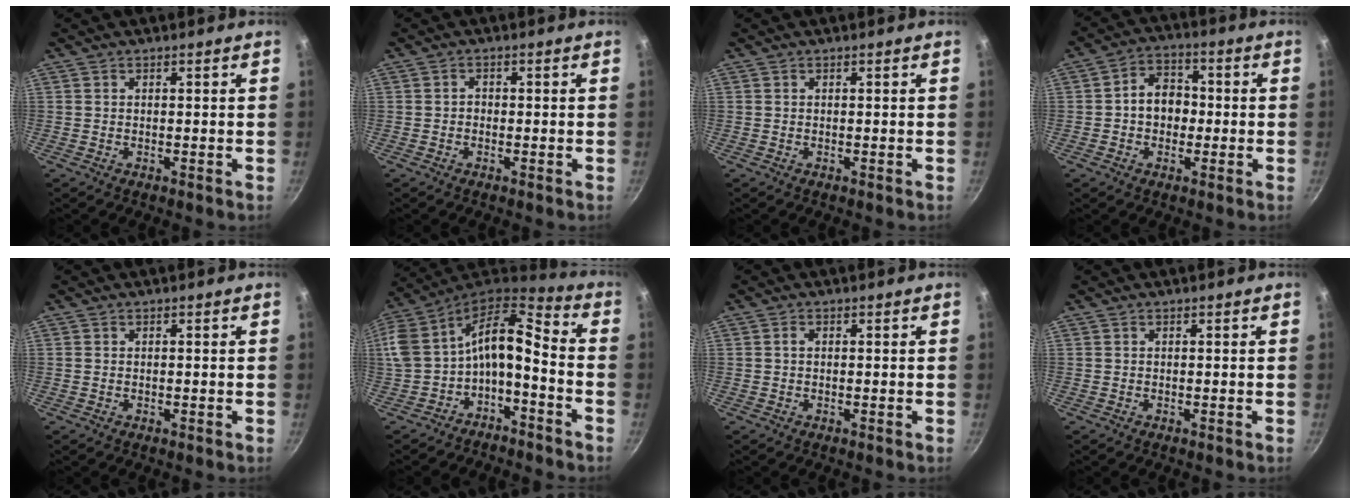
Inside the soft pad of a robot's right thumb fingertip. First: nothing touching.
{"total": 1.0, "force": [-0.3, 0.8, 0.5], "torque": [-0.006, 0.004, -0.007]}
{"total": 0.0}
{"total": 7.5, "force": [-0.6, 5.9, 4.6], "torque": [-0.035, 0.022, -0.017]}
{"total": 0.0}
{"total": 18.6, "force": [-3.5, 10.2, 15.1], "torque": [-0.322, 0.066, -0.068]}
{"total": 0.8, "force": [0.1, 0.5, 0.6], "torque": [-0.009, 0.004, 0.001]}
{"total": 0.0}